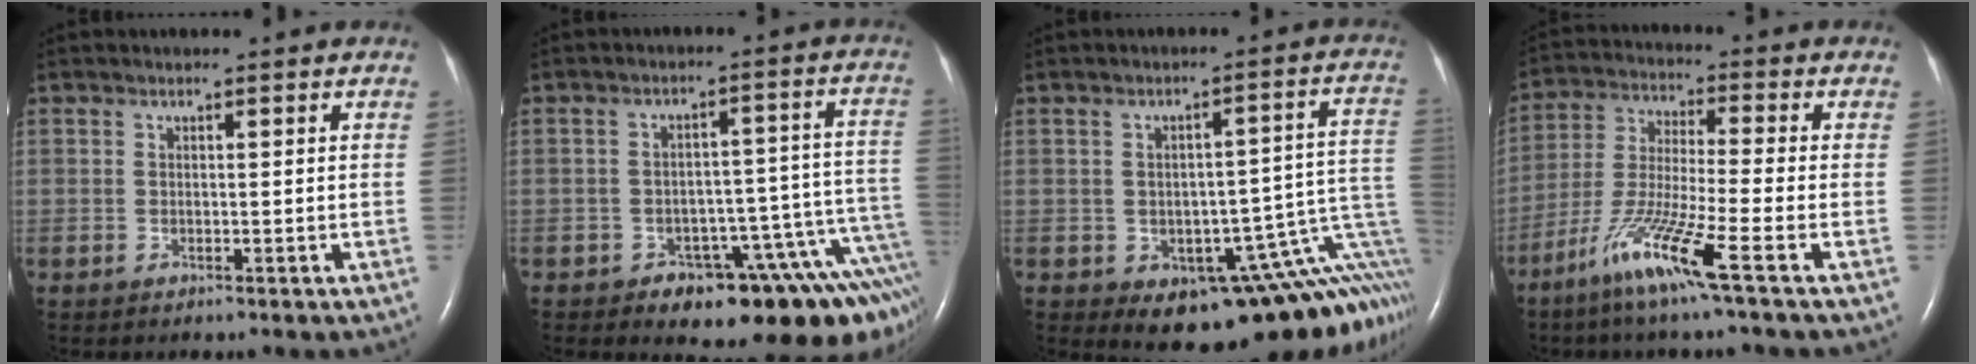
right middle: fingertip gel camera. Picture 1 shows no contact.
{"total": 13.8, "force": [-8.6, 4.4, 9.8], "torque": [-0.042, 0.062, -0.106]}
{"total": 16.9, "force": [-10.6, 6.0, 11.7], "torque": [-0.038, 0.055, -0.121]}
{"total": 11.2, "force": [-6.3, -1.1, 9.1], "torque": [-0.188, -0.030, -0.130]}